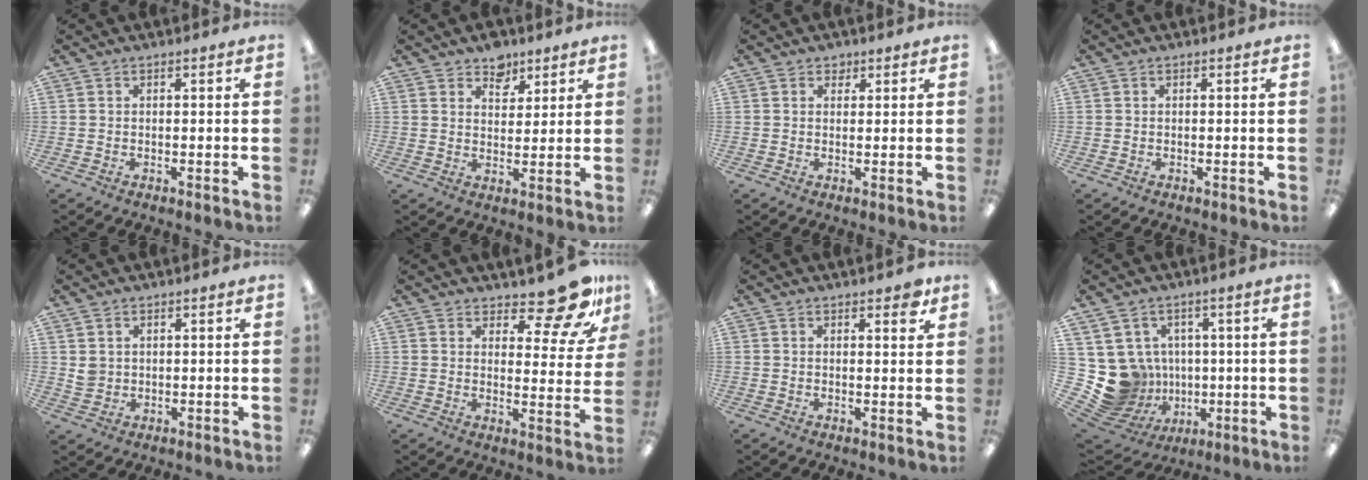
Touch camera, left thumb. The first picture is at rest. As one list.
[{"total": 5.9, "force": [4.6, 3.5, 1.3], "torque": [-0.003, -0.025, 0.079]}, {"total": 1.8, "force": [1.3, 1.2, 0.3], "torque": [0.000, -0.001, 0.022]}, {"total": 0.0}, {"total": 2.9, "force": [1.3, 2.5, 0.6], "torque": [-0.008, -0.001, 0.023]}, {"total": 12.6, "force": [10.1, 3.9, 6.5], "torque": [-0.076, -0.076, 0.173]}, {"total": 2.8, "force": [2.1, 1.0, 1.6], "torque": [-0.019, -0.003, 0.033]}, {"total": 11.7, "force": [-0.5, 11.3, 2.9], "torque": [-0.101, -0.011, 0.016]}]